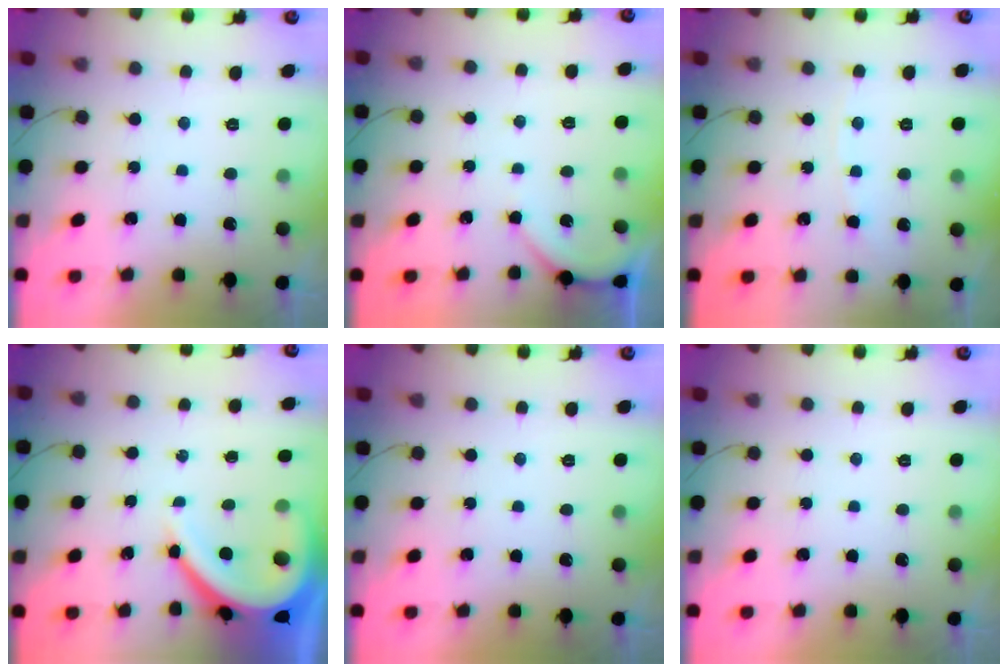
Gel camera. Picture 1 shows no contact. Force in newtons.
{"total": 2.2, "press": 2.2, "slide": 0.3}
{"total": 2.6, "press": 2.6, "slide": 0.2}
{"total": 11.2, "press": 11.1, "slide": 1.4}
{"total": 0.0}
{"total": 0.0}